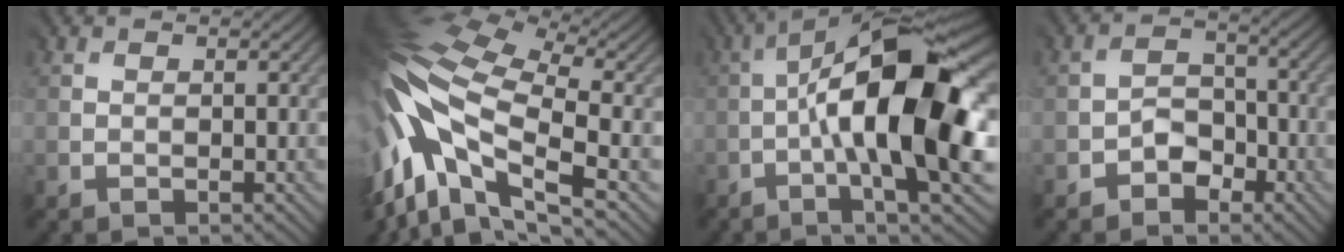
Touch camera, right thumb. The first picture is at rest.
{"total": 16.6, "force": [-3.2, 7.8, 14.3], "torque": [-0.337, -0.014, -0.049]}
{"total": 16.8, "force": [-1.6, 4.9, 16.0], "torque": [-0.264, 0.028, -0.030]}
{"total": 3.2, "force": [-2.3, 2.0, 1.0], "torque": [-0.014, 0.007, -0.045]}